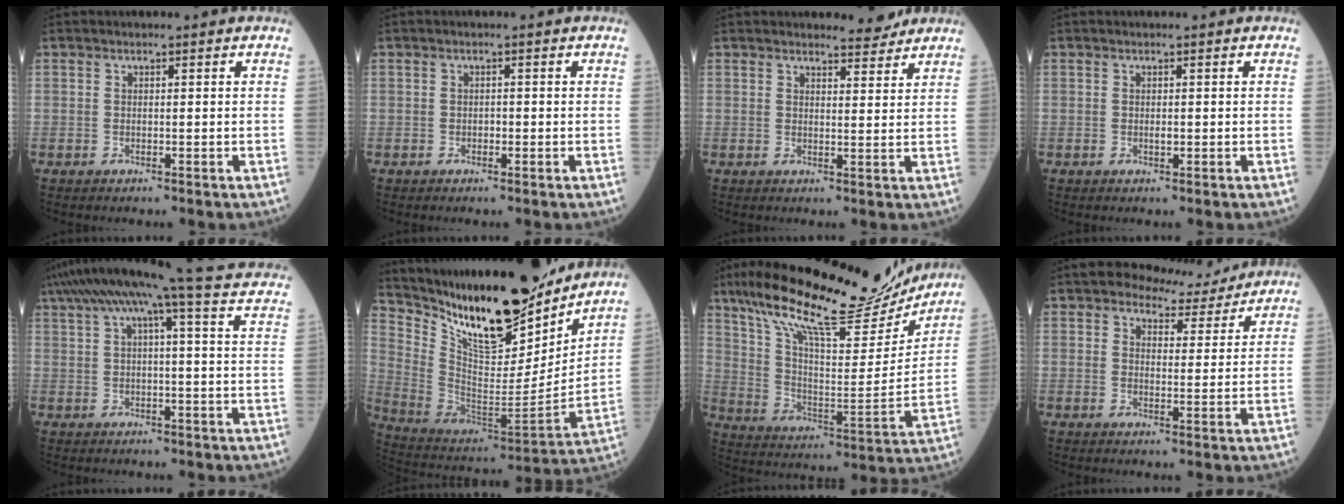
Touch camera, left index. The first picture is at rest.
{"total": 0.6, "force": [-0.3, 0.5, 0.3], "torque": [-0.004, 0.002, -0.007]}
{"total": 3.4, "force": [3.3, 0.6, 0.3], "torque": [-0.009, -0.011, 0.040]}
{"total": 0.5, "force": [-0.1, 0.3, 0.4], "torque": [-0.009, -0.001, -0.001]}
{"total": 25.1, "force": [21.5, 0.3, 13.0], "torque": [-0.223, 0.018, 0.271]}
{"total": 22.8, "force": [18.3, 5.9, 12.1], "torque": [-0.215, -0.028, 0.310]}
{"total": 25.1, "force": [20.7, 5.3, 13.2], "torque": [-0.228, 0.006, 0.312]}
{"total": 5.6, "force": [5.3, 1.9, 0.2], "torque": [-0.006, 0.001, 0.069]}